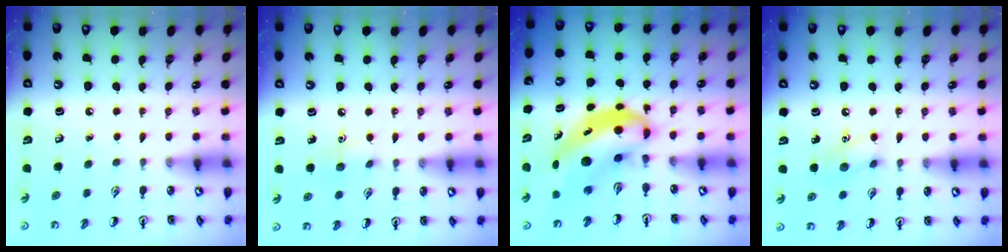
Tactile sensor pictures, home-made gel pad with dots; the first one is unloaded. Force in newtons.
{"total": 5.9, "press": 5.6, "slide": 1.9}
{"total": 7.7, "press": 7.4, "slide": 1.9}
{"total": 7.5, "press": 7.4, "slide": 1.3}